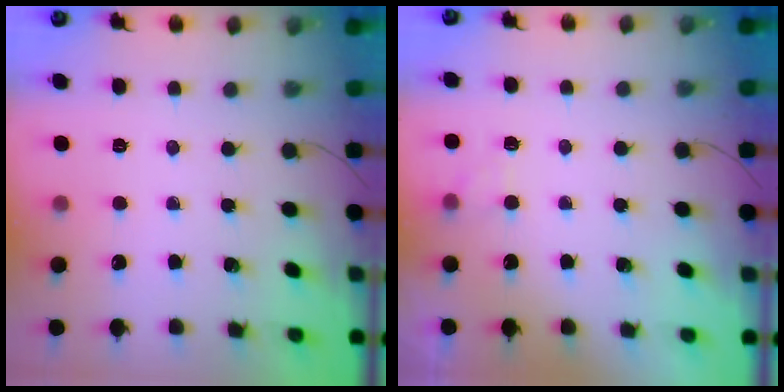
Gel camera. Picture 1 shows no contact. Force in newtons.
{"total": 2.4, "press": 1.9, "slide": 1.4}